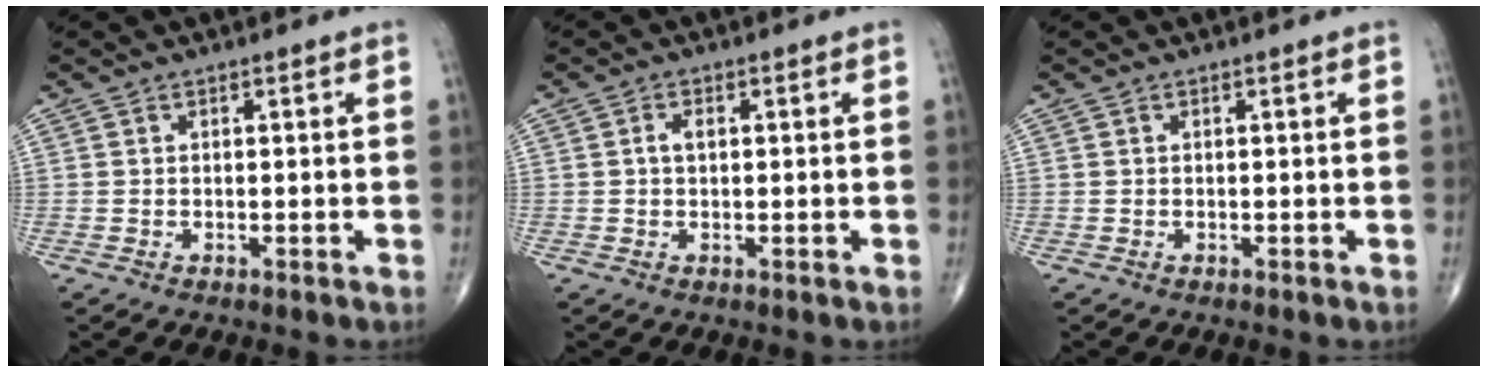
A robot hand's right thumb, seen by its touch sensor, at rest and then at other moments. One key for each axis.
{"total": 1.8, "fx": 0.3, "fy": 1.1, "fz": 1.5, "tx": -0.027, "ty": 0.006, "tz": 0.003}
{"total": 0.0}